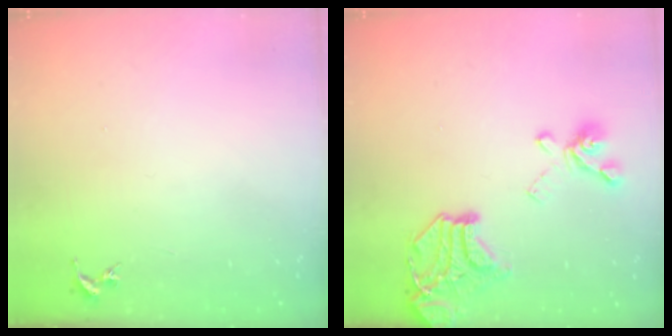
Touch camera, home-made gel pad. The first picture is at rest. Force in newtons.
{"total": 18.3, "press": 18.1, "slide": 2.4}